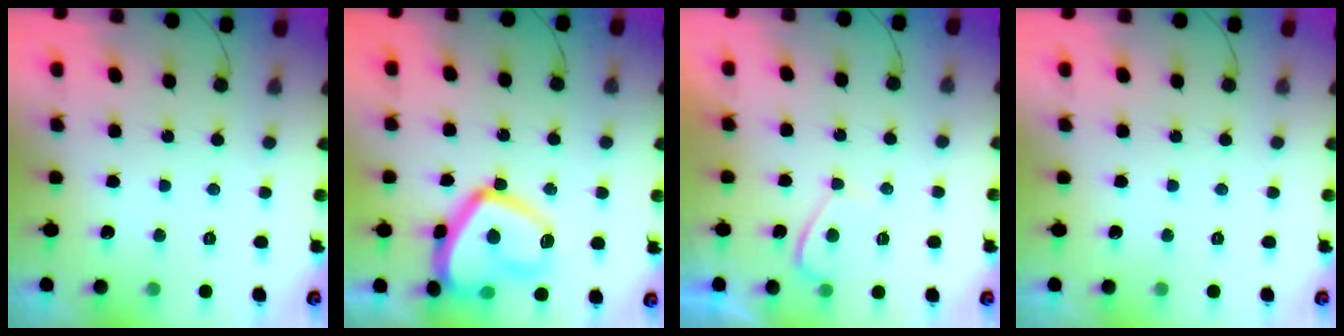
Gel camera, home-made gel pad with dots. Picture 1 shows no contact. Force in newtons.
{"total": 15.6, "press": 15.5, "slide": 1.1}
{"total": 2.1, "press": 2.0, "slide": 0.7}
{"total": 0.0}